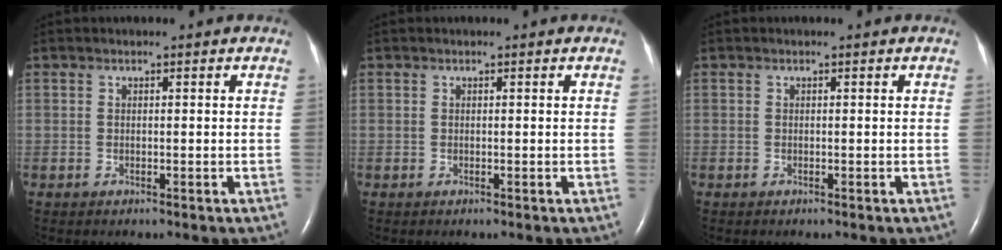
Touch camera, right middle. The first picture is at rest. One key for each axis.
{"total": 0.0}
{"total": 0.0}